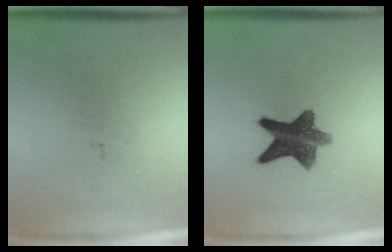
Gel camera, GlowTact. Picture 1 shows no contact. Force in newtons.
{"total": 11.1}